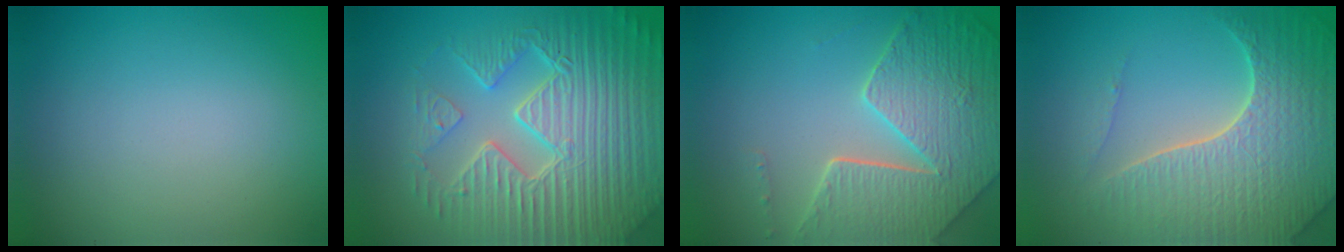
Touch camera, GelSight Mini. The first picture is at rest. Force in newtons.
{"total": 9.0, "press": 6.4, "slide": 6.3}
{"total": 7.8, "press": 5.7, "slide": 5.3}
{"total": 7.0, "press": 6.8, "slide": 1.7}